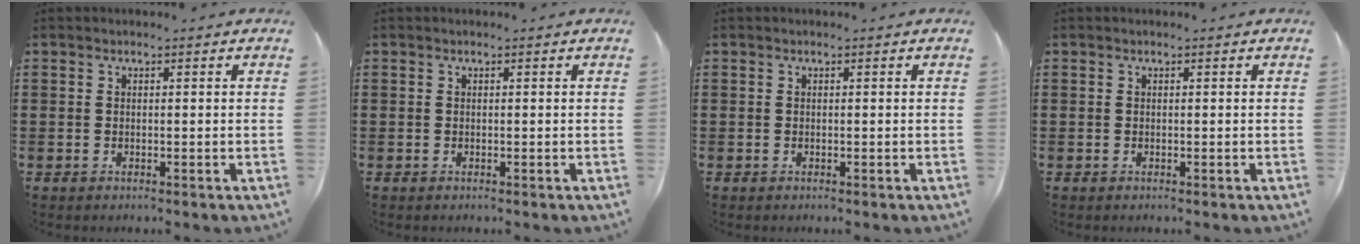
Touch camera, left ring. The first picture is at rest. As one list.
[{"total": 0.0}, {"total": 0.0}, {"total": 0.0}]